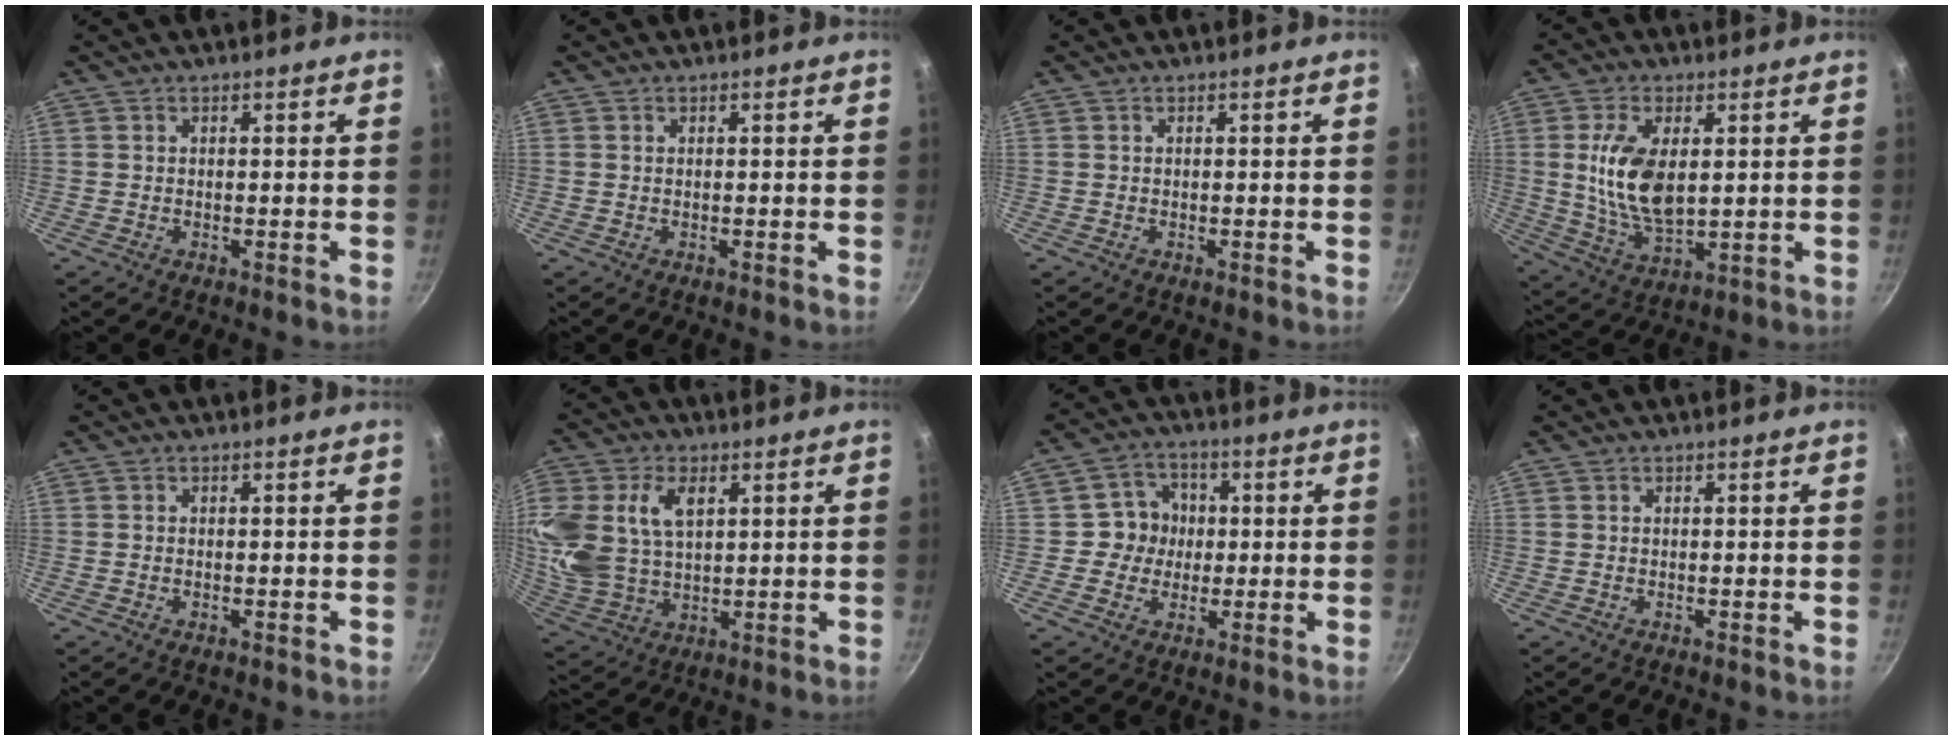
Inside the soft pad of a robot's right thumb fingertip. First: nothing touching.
{"total": 0.0}
{"total": 0.0}
{"total": 12.1, "force": [1.8, 6.3, 10.2], "torque": [-0.188, -0.013, 0.040]}
{"total": 0.7, "force": [-0.3, 0.4, 0.5], "torque": [-0.008, 0.002, -0.005]}
{"total": 17.5, "force": [5.2, 11.7, 11.9], "torque": [-0.263, -0.008, 0.107]}
{"total": 6.5, "force": [0.1, 6.2, 1.9], "torque": [0.012, 0.009, -0.012]}
{"total": 0.0}